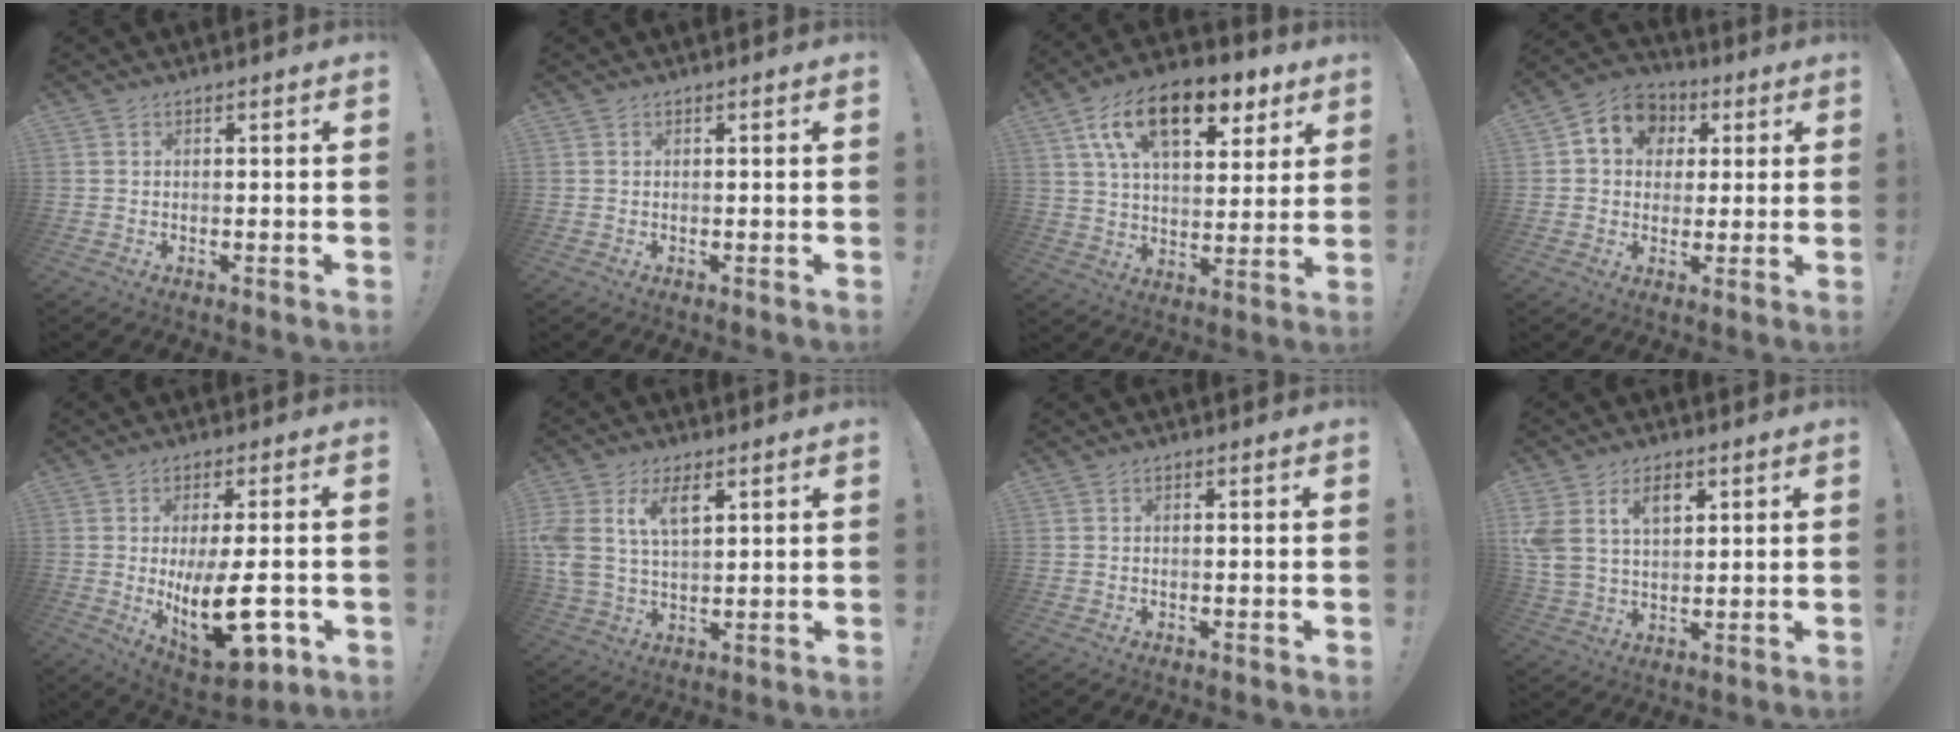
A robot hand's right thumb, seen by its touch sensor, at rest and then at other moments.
{"total": 0.0}
{"total": 19.0, "force": [9.9, 9.5, 13.2], "torque": [-0.207, -0.043, 0.169]}
{"total": 9.7, "force": [2.5, 8.4, 4.2], "torque": [-0.047, -0.008, 0.051]}
{"total": 18.4, "force": [-2.7, 7.5, 16.6], "torque": [-0.259, -0.011, -0.028]}
{"total": 9.5, "force": [4.7, 5.2, 6.5], "torque": [-0.133, -0.013, 0.084]}
{"total": 0.0}
{"total": 9.3, "force": [4.5, 5.9, 5.5], "torque": [-0.102, -0.011, 0.085]}